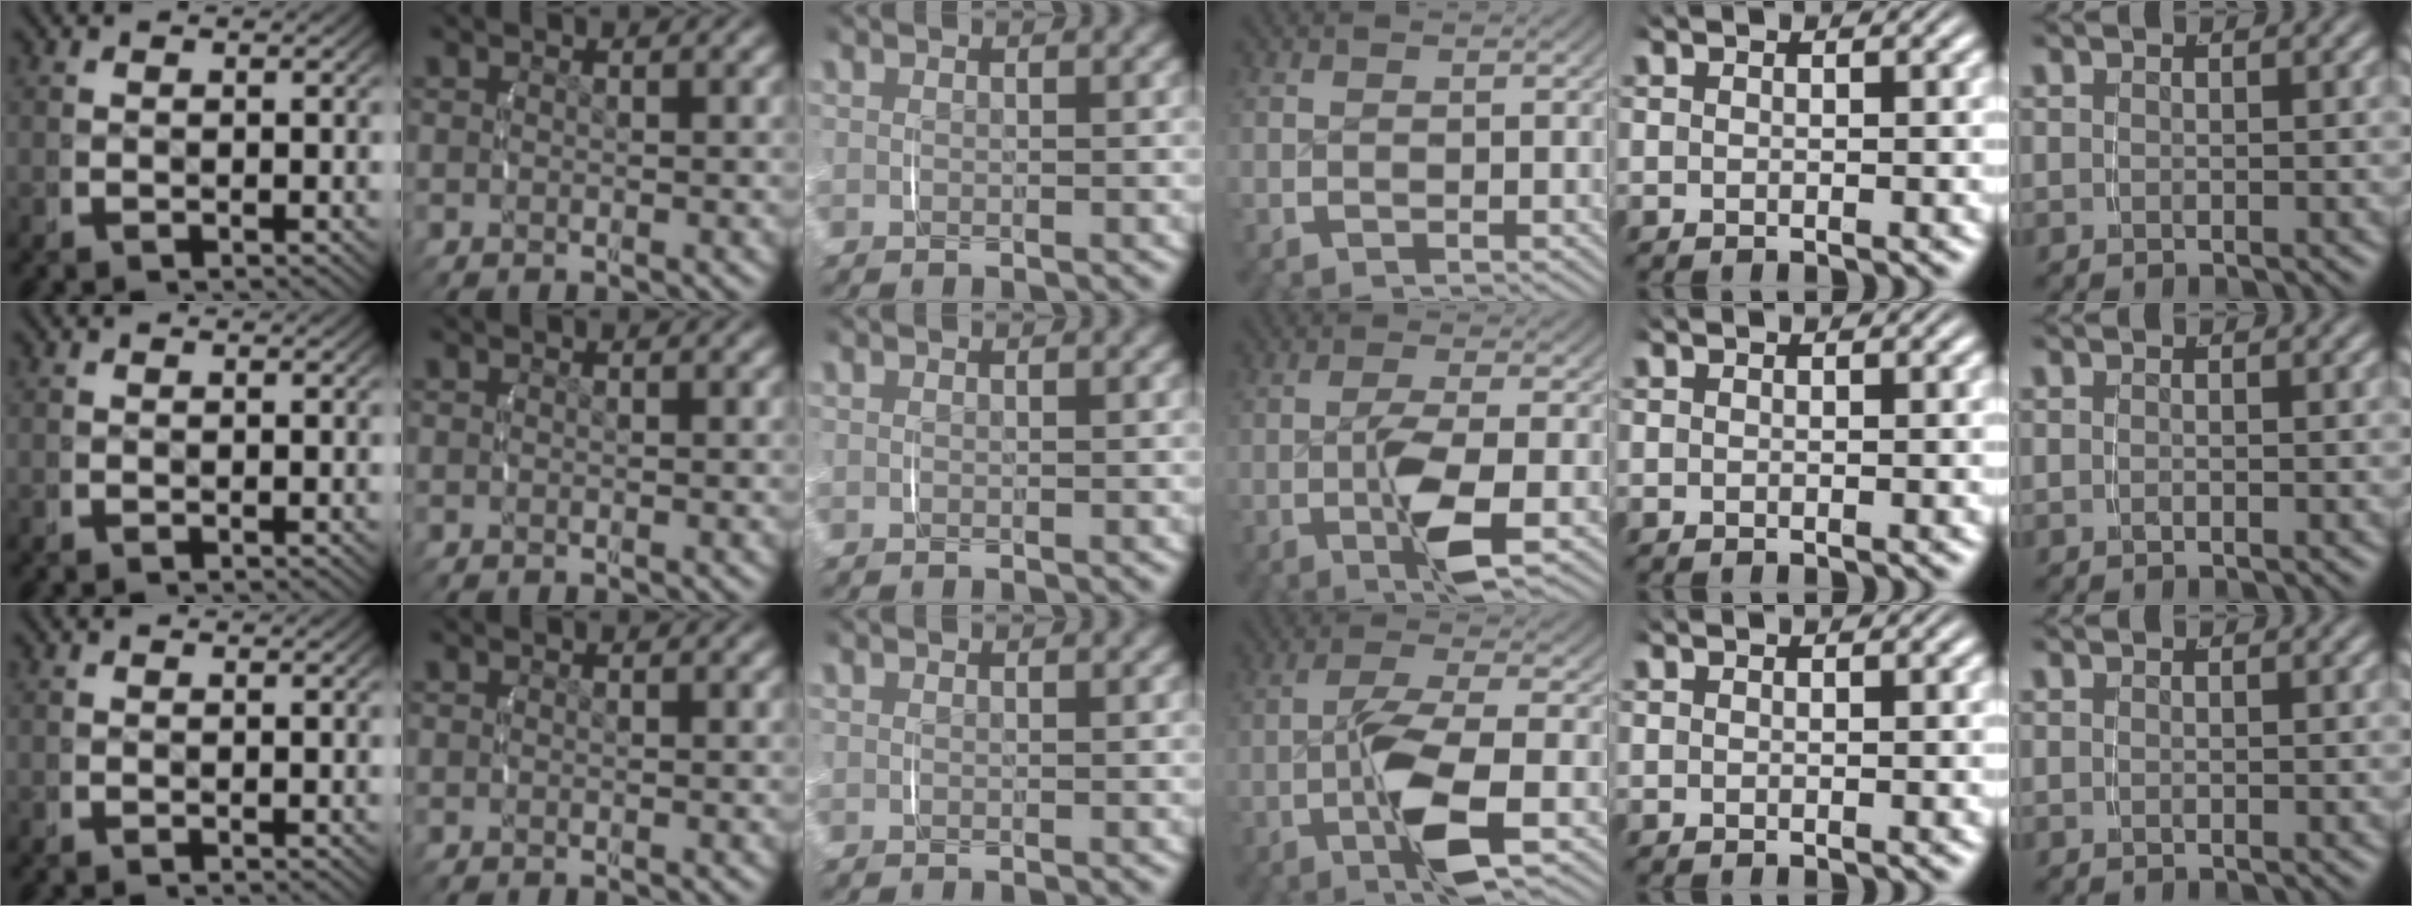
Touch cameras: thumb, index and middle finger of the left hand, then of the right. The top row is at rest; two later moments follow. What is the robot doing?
{"motion": "lift_and_place", "object": "jar lid"}